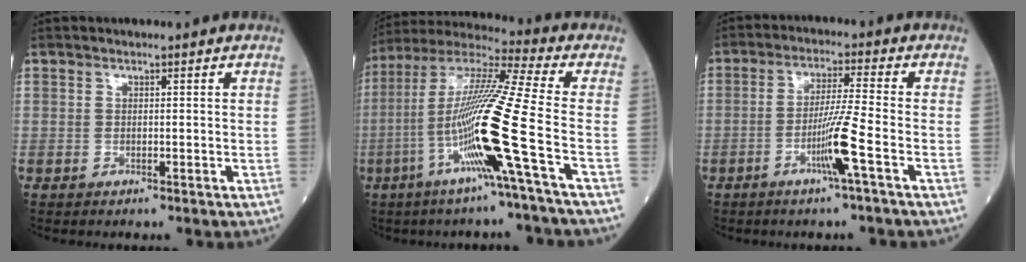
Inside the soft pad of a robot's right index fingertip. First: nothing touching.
{"total": 17.4, "force": [-5.6, -2.3, 16.3], "torque": [-0.322, -0.014, -0.117]}
{"total": 6.7, "force": [-2.9, -1.3, 5.9], "torque": [-0.119, -0.006, -0.055]}